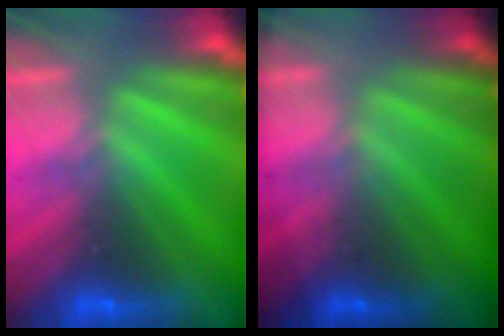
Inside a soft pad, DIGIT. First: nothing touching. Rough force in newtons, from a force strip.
{"total": 1.9}